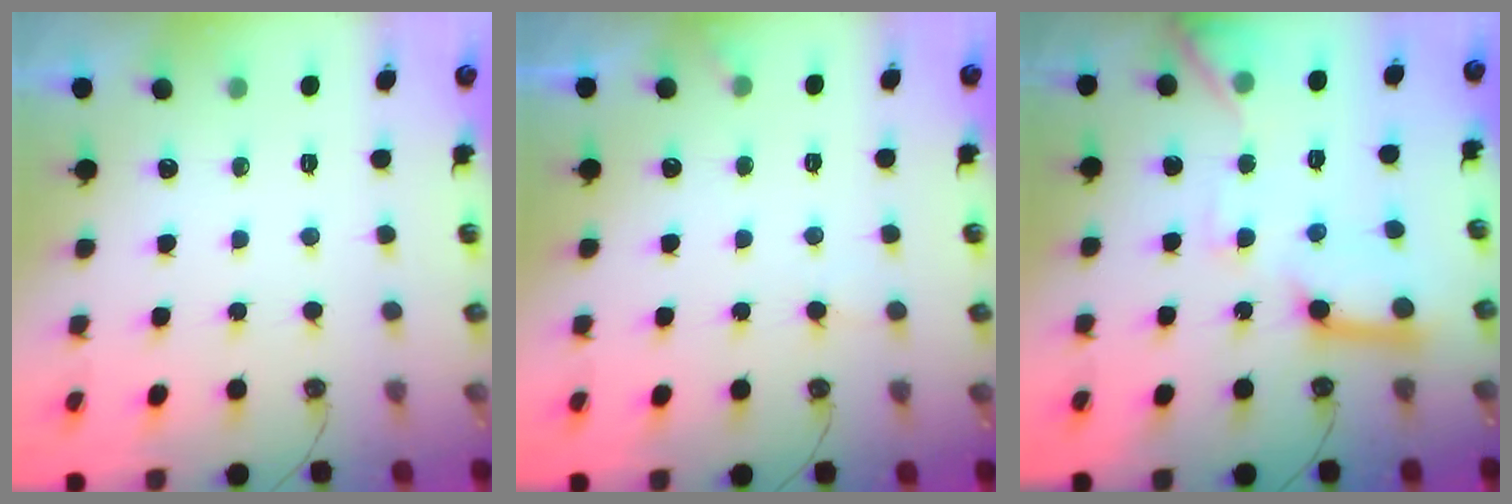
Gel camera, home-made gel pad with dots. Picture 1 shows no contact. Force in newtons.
{"total": 6.6, "press": 6.5, "slide": 0.4}
{"total": 15.4, "press": 15.3, "slide": 1.8}